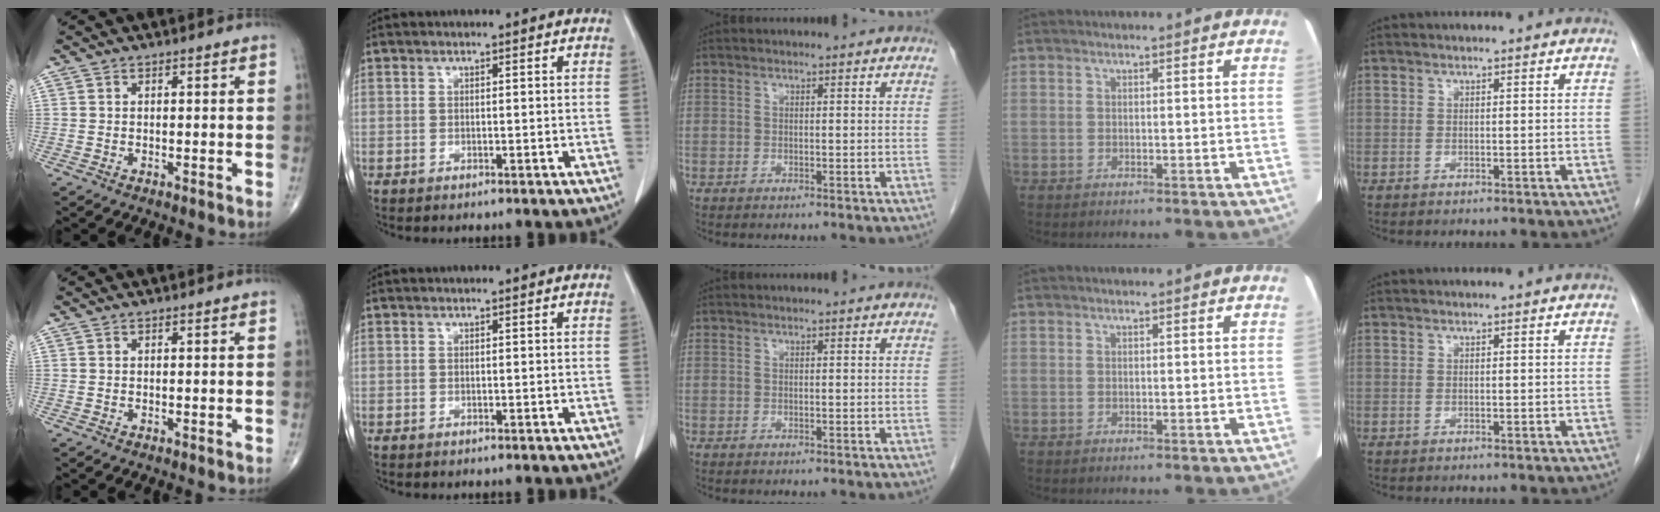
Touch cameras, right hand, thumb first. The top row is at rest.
{}